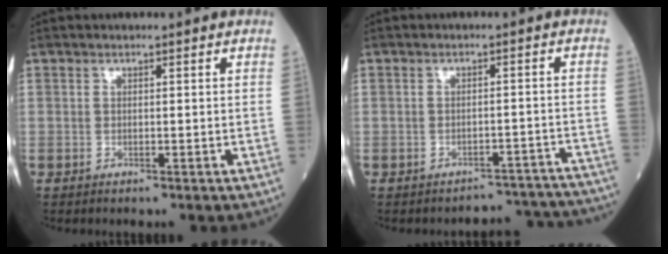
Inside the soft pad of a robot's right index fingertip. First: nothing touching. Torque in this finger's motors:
{"motor_torque": [-0.32, -0.26, -0.89, -0.21]}